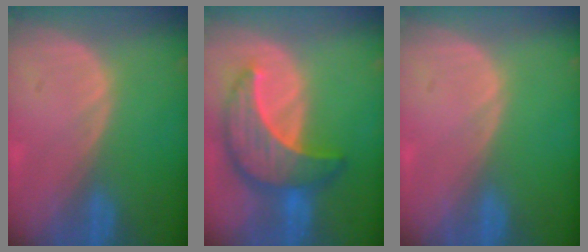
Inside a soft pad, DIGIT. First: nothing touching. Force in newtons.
{"total": 10.0, "press": 10.0, "slide": 0.8}
{"total": 0.0}